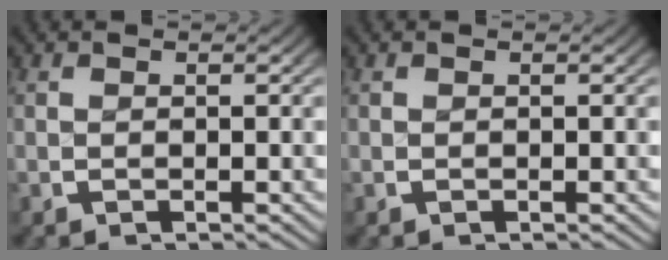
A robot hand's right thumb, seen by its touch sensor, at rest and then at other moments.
{"total": 0.0}